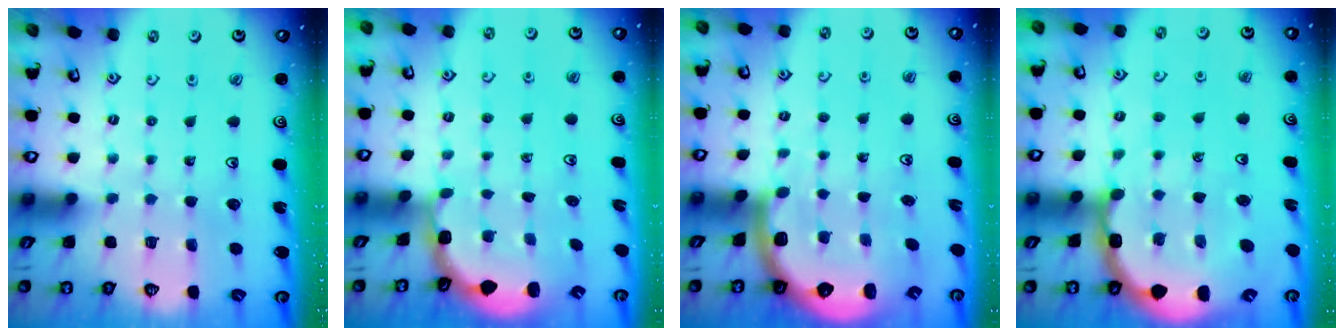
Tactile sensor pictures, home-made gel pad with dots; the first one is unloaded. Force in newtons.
{"total": 2.5, "press": 1.9, "slide": 1.6}
{"total": 5.7, "press": 5.3, "slide": 2.0}
{"total": 11.3, "press": 11.1, "slide": 2.3}